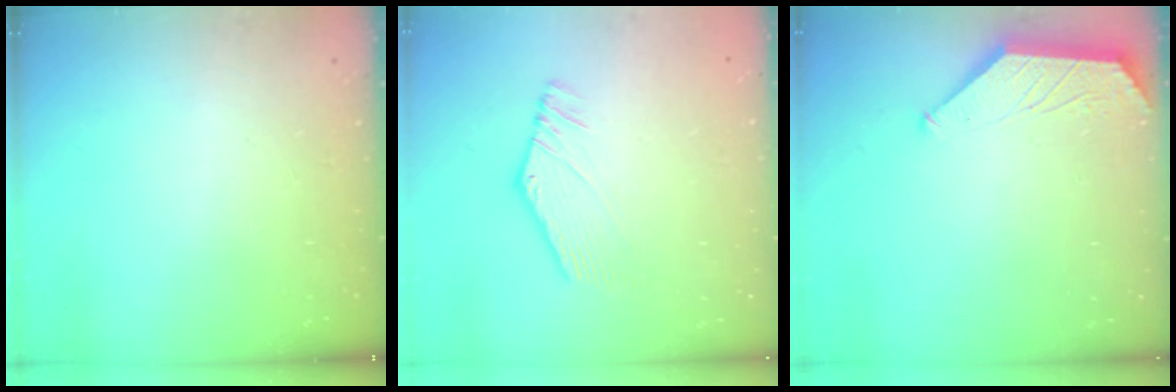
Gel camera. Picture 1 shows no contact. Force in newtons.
{"total": 3.6, "press": 3.6, "slide": 0.4}
{"total": 1.8, "press": 1.7, "slide": 0.3}